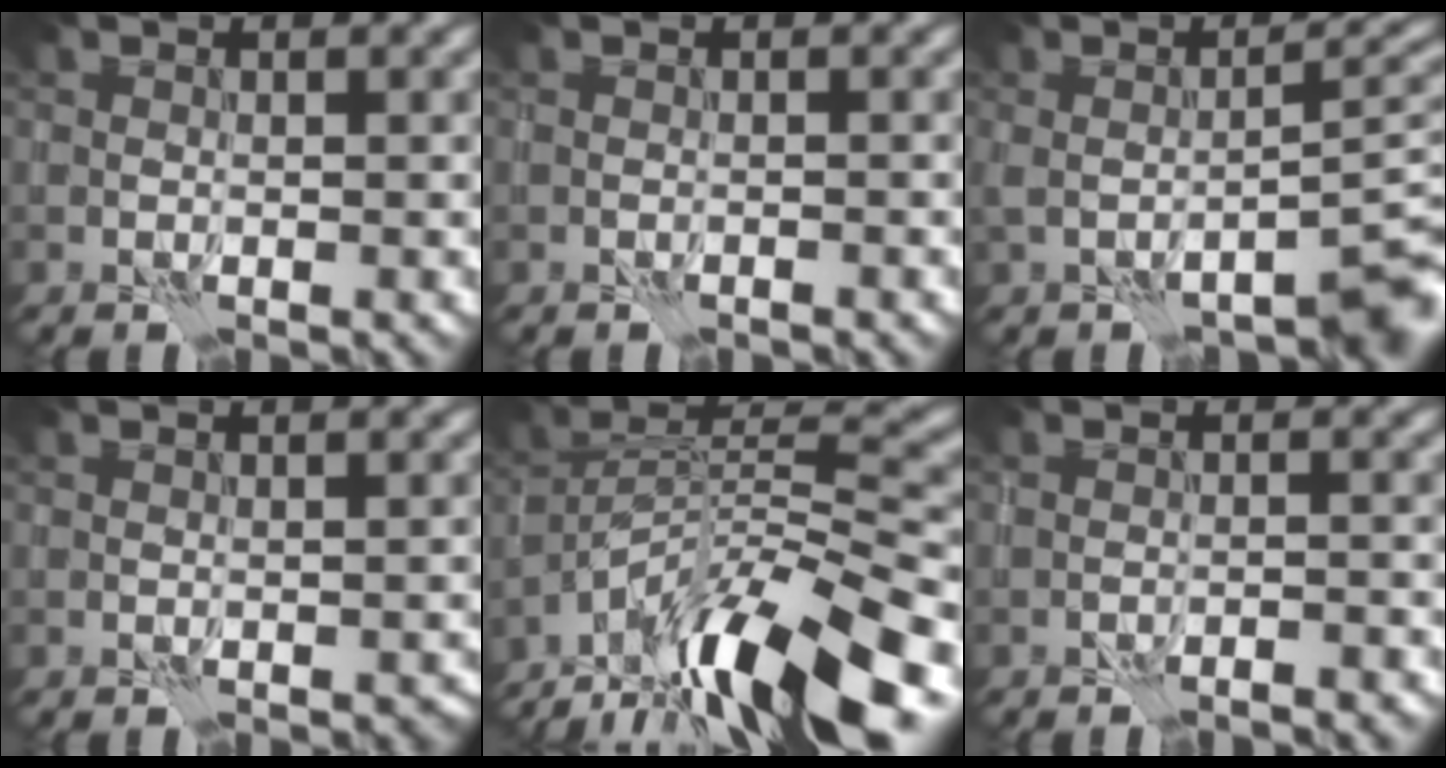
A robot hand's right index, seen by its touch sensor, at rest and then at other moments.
{"total": 0.7, "force": [-0.6, 0.2, 0.3], "torque": [-0.007, 0.000, -0.009]}
{"total": 5.9, "force": [-2.2, 1.9, 5.2], "torque": [-0.062, 0.000, -0.032]}
{"total": 0.6, "force": [-0.3, 0.4, 0.4], "torque": [-0.008, -0.005, 0.000]}
{"total": 14.2, "force": [-10.1, 3.6, 9.2], "torque": [-0.164, 0.020, -0.180]}
{"total": 2.2, "force": [-2.0, 0.2, 0.9], "torque": [-0.015, 0.009, -0.031]}